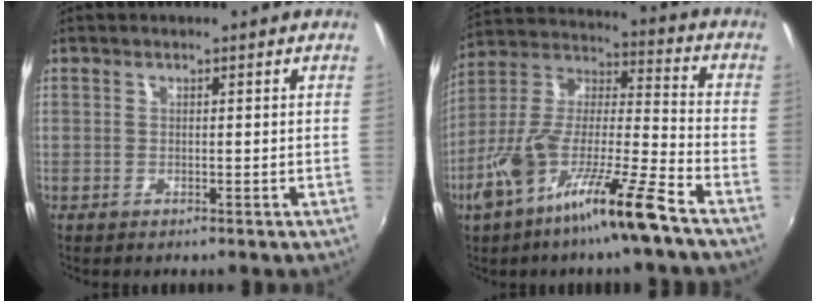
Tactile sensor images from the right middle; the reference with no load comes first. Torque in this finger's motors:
{"motor_torque": [1.05, -1.09, 0.67, 0.13]}